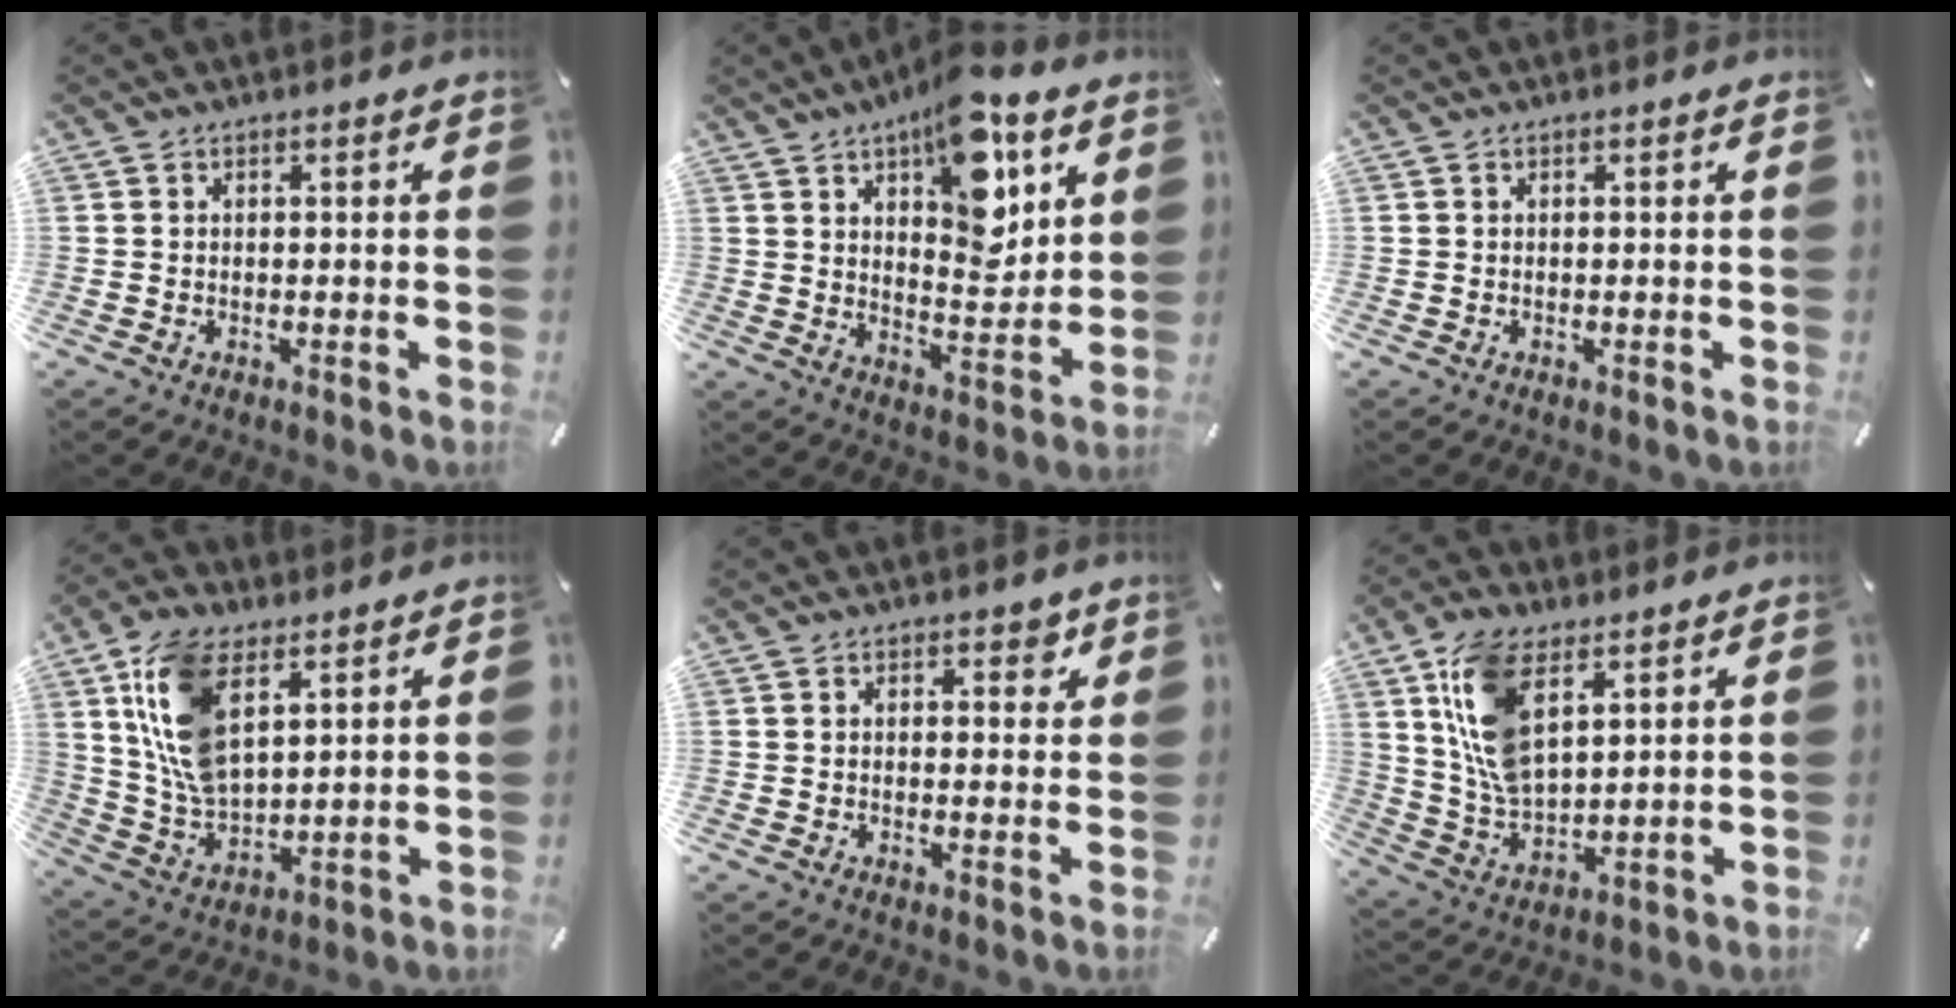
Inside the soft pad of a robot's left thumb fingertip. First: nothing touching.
{"total": 15.8, "force": [8.3, 7.9, 10.9], "torque": [-0.136, -0.046, 0.138]}
{"total": 0.0}
{"total": 14.8, "force": [6.6, 8.4, 10.3], "torque": [-0.247, -0.016, 0.119]}
{"total": 2.8, "force": [1.2, 1.8, 1.7], "torque": [-0.005, -0.005, 0.012]}
{"total": 13.8, "force": [6.4, 7.7, 9.5], "torque": [-0.226, -0.016, 0.118]}